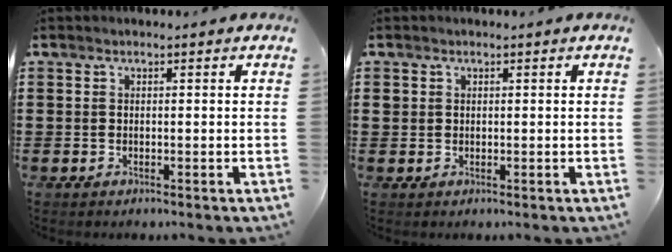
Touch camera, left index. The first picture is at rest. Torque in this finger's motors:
{"motor_torque": [0.07, 0.01, 0.00, -0.02]}